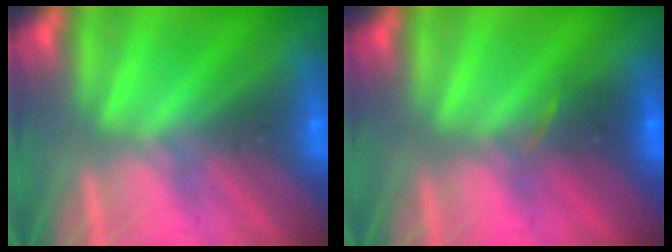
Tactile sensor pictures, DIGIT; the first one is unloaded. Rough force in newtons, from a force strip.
{"total": 2.6}